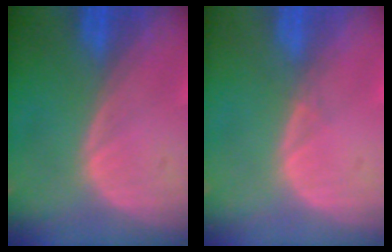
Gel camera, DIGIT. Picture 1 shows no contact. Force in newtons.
{"total": 0.6, "press": 0.6, "slide": 0.2}